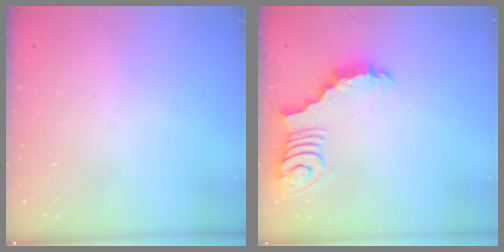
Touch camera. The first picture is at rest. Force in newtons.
{"total": 3.3, "press": 3.3, "slide": 0.6}